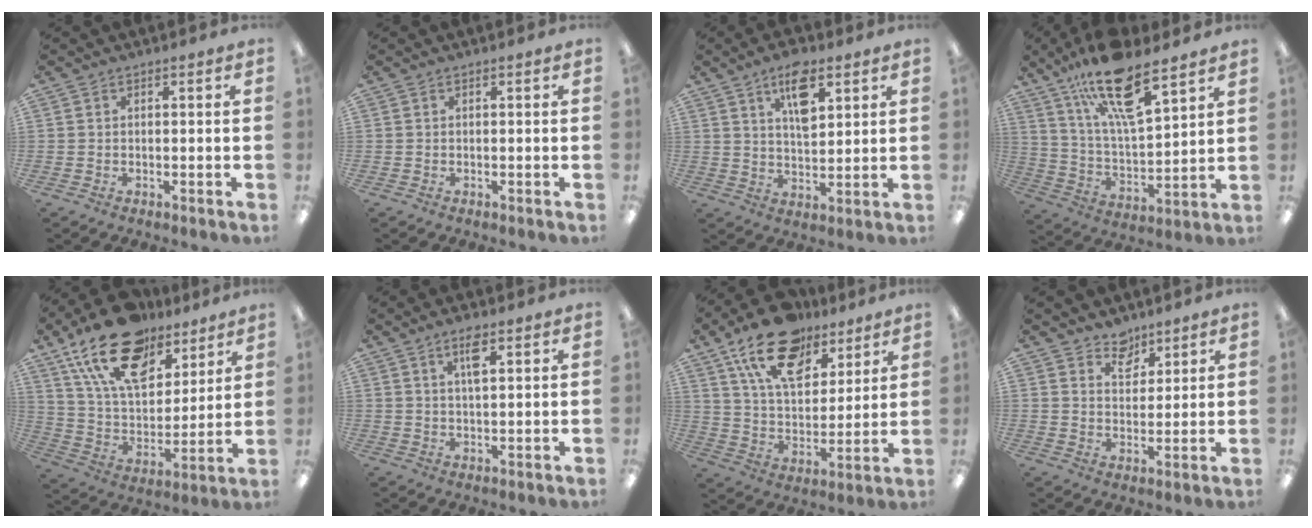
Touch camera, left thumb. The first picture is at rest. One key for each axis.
{"total": 0.0}
{"total": 9.6, "fx": 5.4, "fy": 4.4, "fz": 6.5, "tx": -0.100, "ty": -0.018, "tz": 0.091}
{"total": 19.1, "fx": 12.9, "fy": 6.3, "fz": 12.6, "tx": -0.218, "ty": -0.067, "tz": 0.219}
{"total": 22.0, "fx": 14.1, "fy": 11.6, "fz": 12.2, "tx": -0.218, "ty": -0.066, "tz": 0.255}
{"total": 4.5, "fx": 2.5, "fy": 1.4, "fz": 3.5, "tx": -0.062, "ty": -0.001, "tz": 0.039}
{"total": 19.3, "fx": 12.5, "fy": 10.5, "fz": 10.4, "tx": -0.174, "ty": -0.059, "tz": 0.222}
{"total": 5.9, "fx": 4.9, "fy": 3.2, "fz": 0.8, "tx": -0.009, "ty": -0.030, "tz": 0.089}